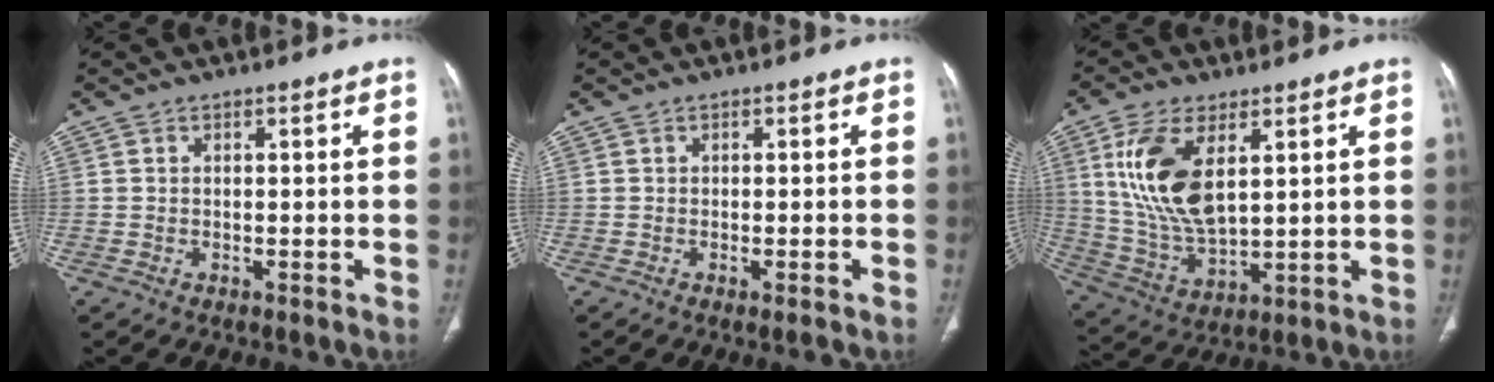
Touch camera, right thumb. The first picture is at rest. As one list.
[{"total": 1.3, "force": [-0.7, 0.1, 1.0], "torque": [-0.022, 0.000, -0.010]}, {"total": 15.1, "force": [4.8, 7.4, 12.3], "torque": [-0.244, -0.019, 0.103]}]